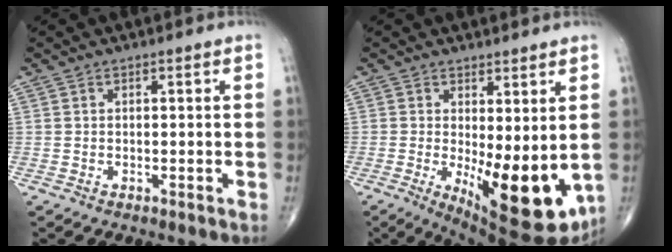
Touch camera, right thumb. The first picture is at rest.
{"total": 14.4, "force": [-1.7, 5.5, 13.2], "torque": [-0.185, -0.034, -0.007]}